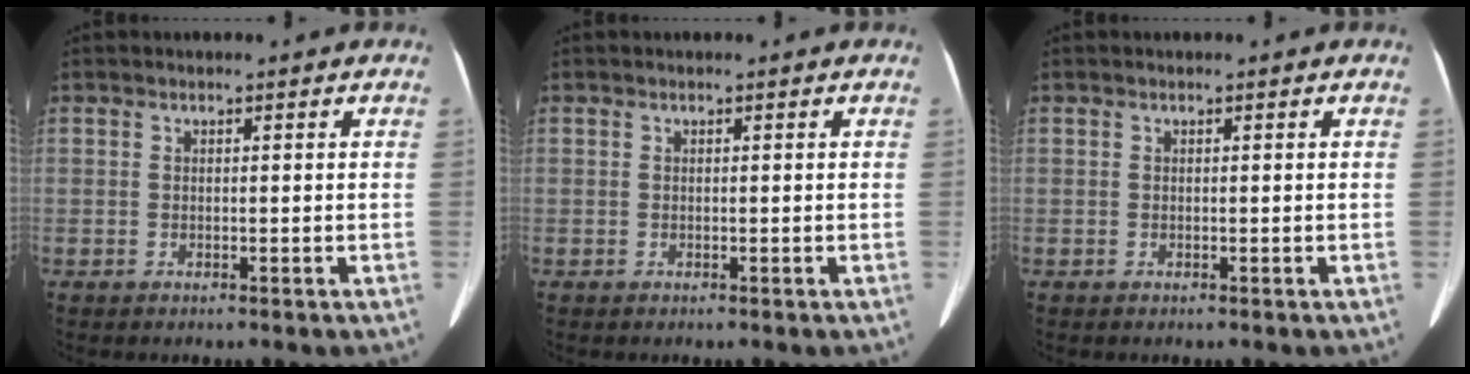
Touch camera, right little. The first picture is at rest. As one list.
[{"total": 0.0}, {"total": 0.0}]